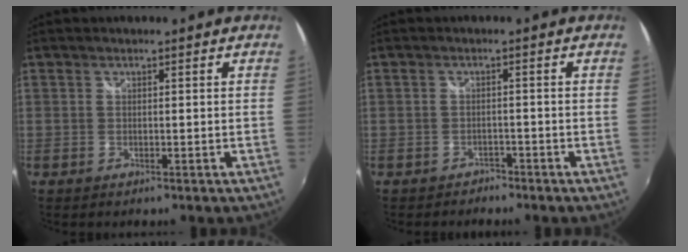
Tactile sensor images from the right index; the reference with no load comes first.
{"total": 2.5, "force": [-2.2, 1.2, 0.1], "torque": [-0.007, -0.006, -0.035]}